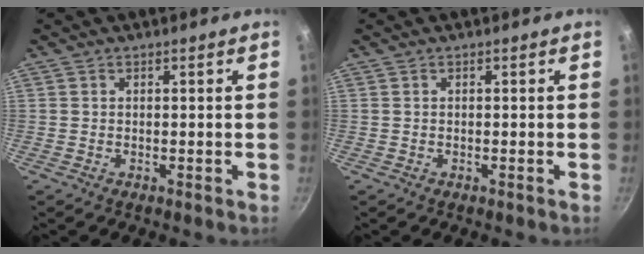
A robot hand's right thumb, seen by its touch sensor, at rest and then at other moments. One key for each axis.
{"total": 0.0}